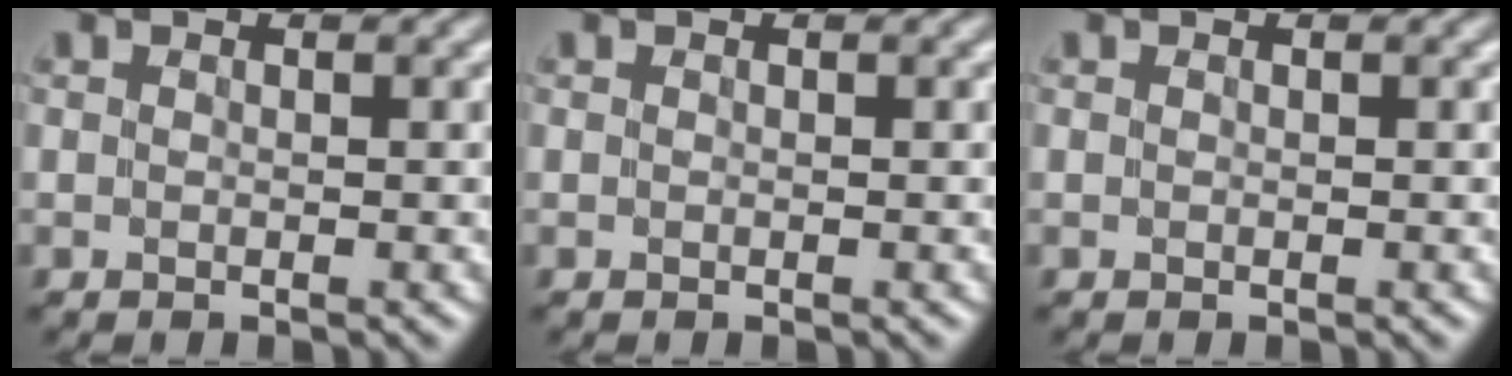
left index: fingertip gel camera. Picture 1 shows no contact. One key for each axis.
{"total": 0.0}
{"total": 0.0}